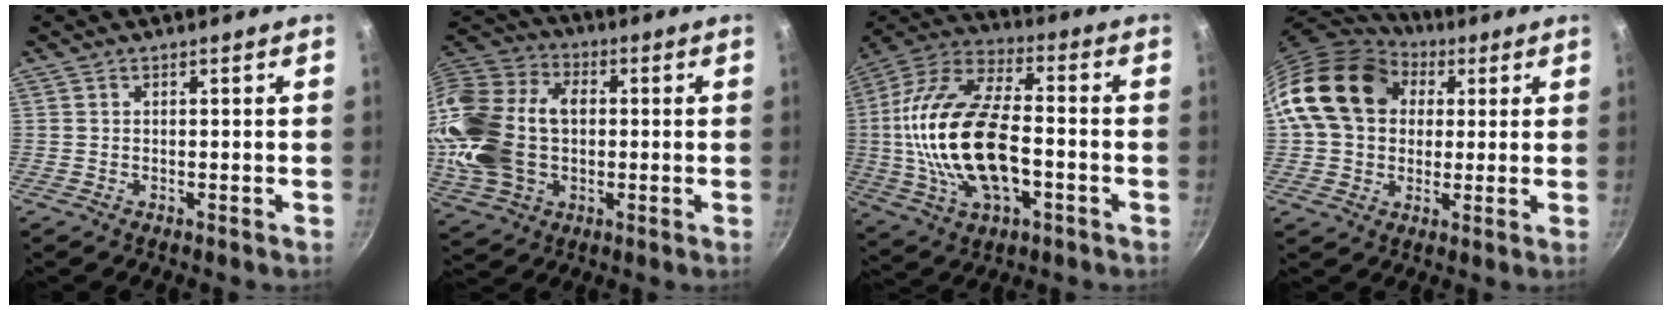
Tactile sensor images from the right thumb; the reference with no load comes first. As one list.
[{"total": 22.5, "force": [-0.1, 15.9, 15.9], "torque": [-0.303, 0.031, 0.002]}, {"total": 22.9, "force": [-2.9, 11.8, 19.4], "torque": [-0.374, 0.030, -0.057]}, {"total": 17.9, "force": [5.1, 13.8, 10.2], "torque": [-0.161, 0.016, 0.079]}]